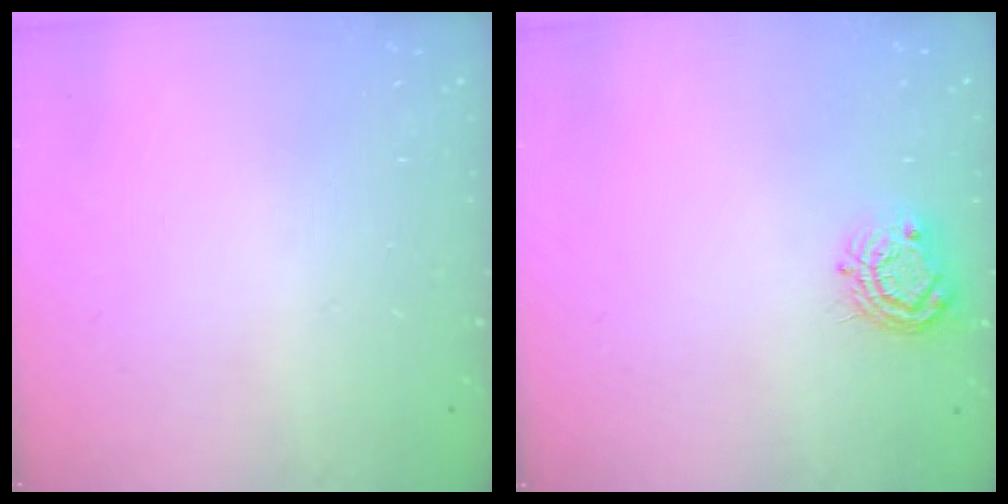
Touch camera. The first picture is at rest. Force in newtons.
{"total": 7.6, "press": 7.6, "slide": 0.5}